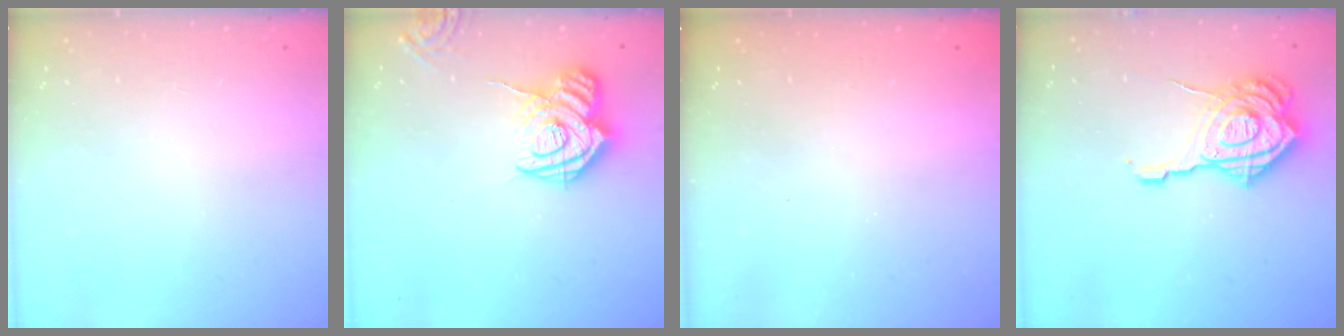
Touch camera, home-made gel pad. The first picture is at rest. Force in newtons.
{"total": 14.7, "press": 14.6, "slide": 1.5}
{"total": 2.4, "press": 2.3, "slide": 0.8}
{"total": 18.9, "press": 18.8, "slide": 1.9}